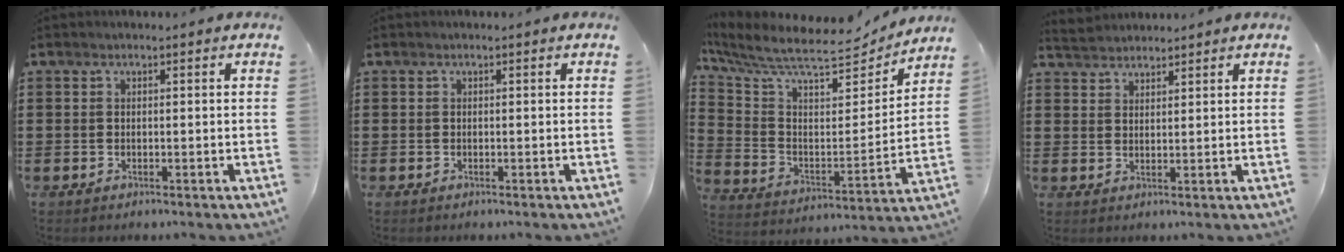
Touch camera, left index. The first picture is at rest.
{"total": 0.0}
{"total": 9.3, "force": [8.0, 1.6, 4.5], "torque": [-0.126, -0.059, 0.132]}
{"total": 2.7, "force": [2.6, 0.4, -0.1], "torque": [-0.007, -0.001, 0.052]}